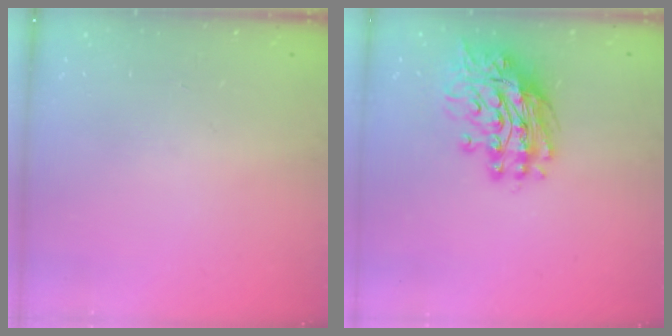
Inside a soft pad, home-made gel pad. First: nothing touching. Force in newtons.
{"total": 14.5, "press": 14.4, "slide": 1.3}